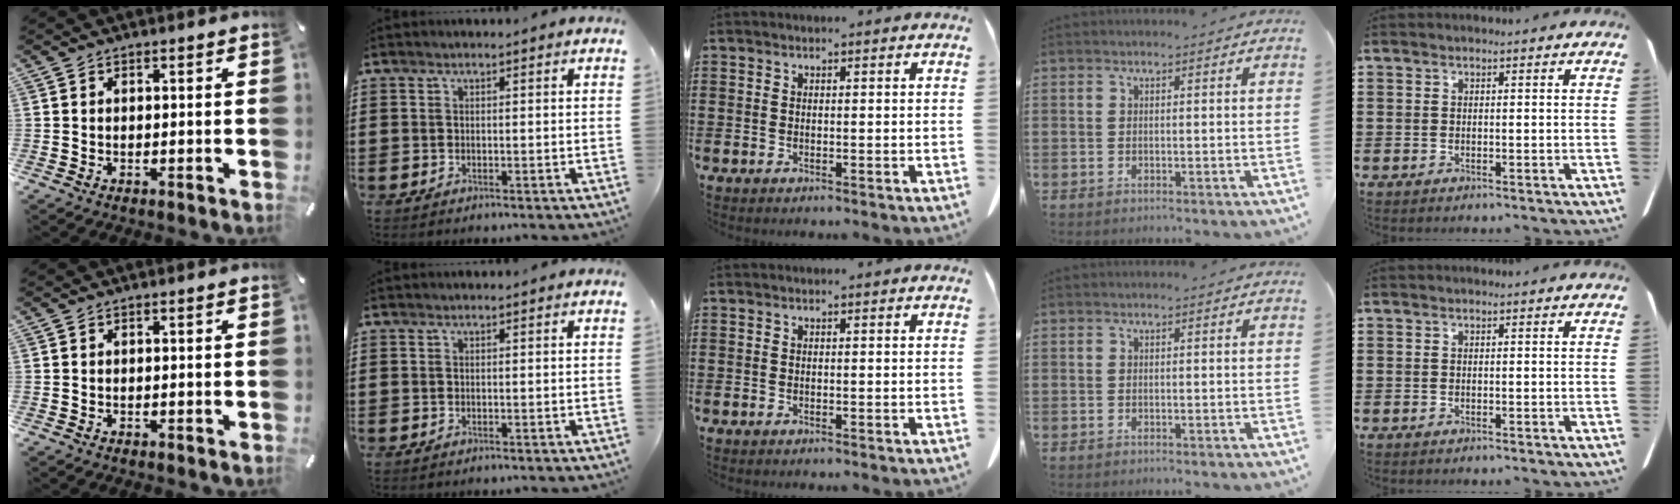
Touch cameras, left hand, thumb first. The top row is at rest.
{}